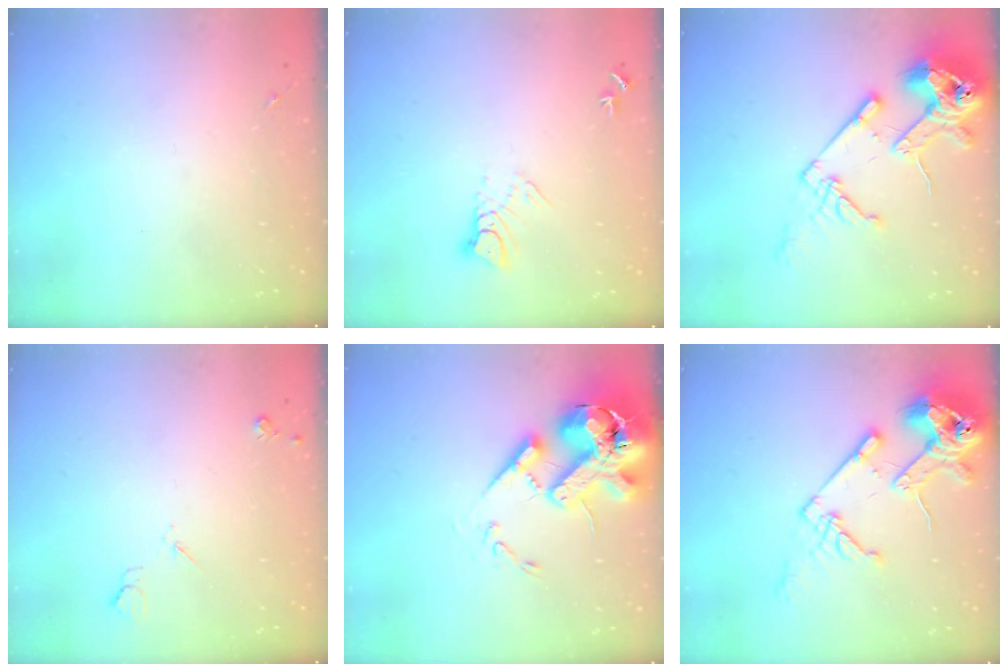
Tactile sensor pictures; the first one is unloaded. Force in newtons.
{"total": 5.5, "press": 5.5, "slide": 0.4}
{"total": 18.6, "press": 18.4, "slide": 2.2}
{"total": 4.1, "press": 4.0, "slide": 0.7}
{"total": 20.8, "press": 20.5, "slide": 3.5}
{"total": 18.6, "press": 18.4, "slide": 2.2}